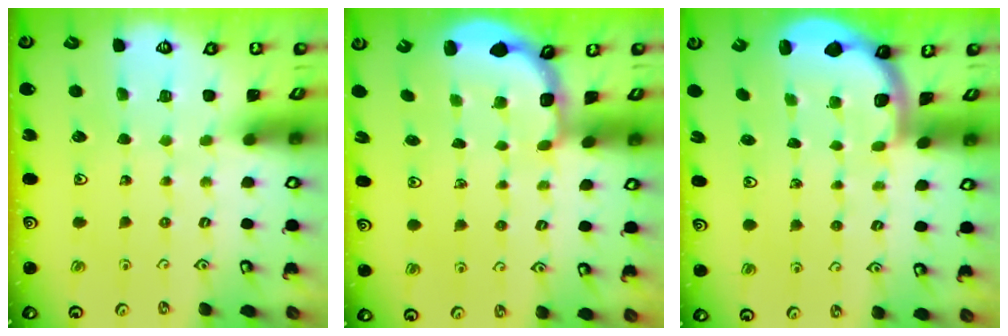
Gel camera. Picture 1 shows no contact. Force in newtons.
{"total": 2.7, "press": 2.3, "slide": 1.4}
{"total": 1.8, "press": 1.7, "slide": 0.3}